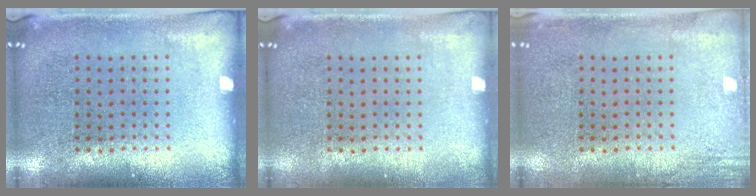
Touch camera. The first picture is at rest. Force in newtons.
{"total": 0.0}
{"total": 1.8, "press": 1.8, "slide": 0.2}